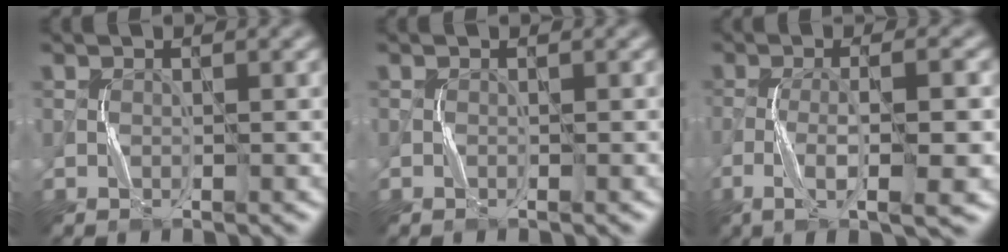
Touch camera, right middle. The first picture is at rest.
{"total": 0.0}
{"total": 6.2, "force": [-2.2, 1.2, 5.7], "torque": [-0.102, -0.001, -0.042]}